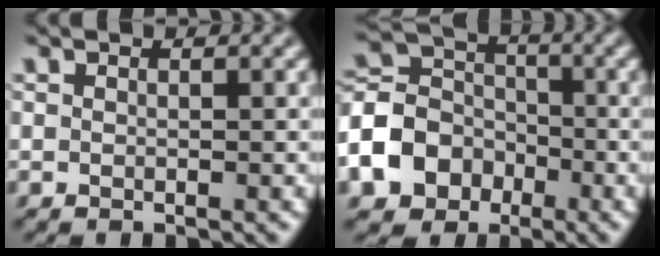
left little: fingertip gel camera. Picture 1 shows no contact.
{"total": 8.1, "force": [-3.6, 6.4, 3.4], "torque": [-0.079, 0.002, -0.091]}